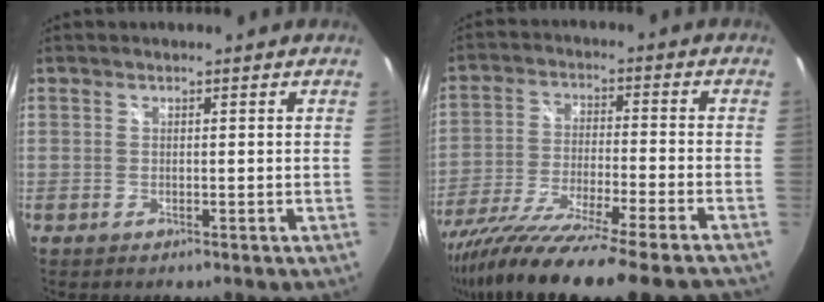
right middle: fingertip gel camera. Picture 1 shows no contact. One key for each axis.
{"total": 23.3, "fx": -19.7, "fy": -0.3, "fz": 12.3, "tx": -0.225, "ty": -0.070, "tz": -0.321}